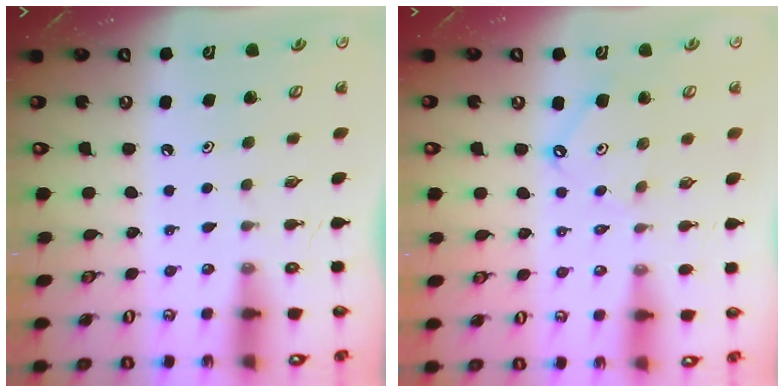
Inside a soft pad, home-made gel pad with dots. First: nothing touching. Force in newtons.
{"total": 6.9, "press": 6.9, "slide": 0.7}